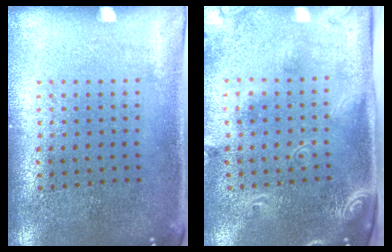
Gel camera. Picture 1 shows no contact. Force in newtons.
{"total": 2.5, "press": 1.7, "slide": 1.8}